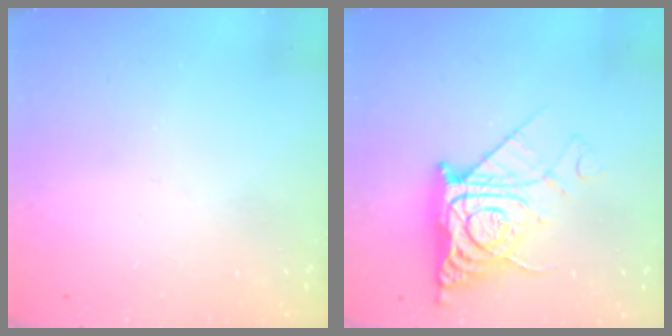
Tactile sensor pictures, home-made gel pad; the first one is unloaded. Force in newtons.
{"total": 11.9, "press": 11.9, "slide": 1.4}